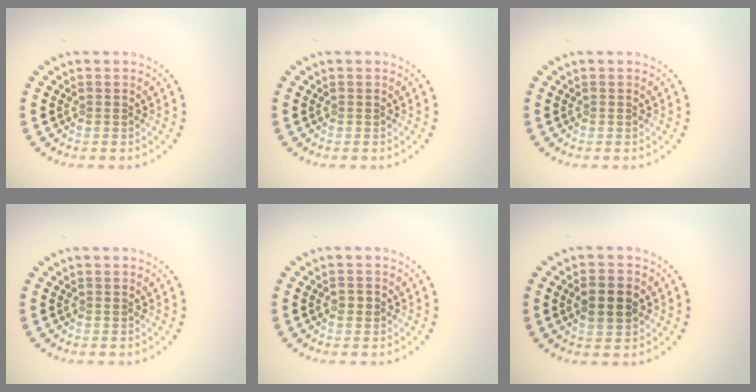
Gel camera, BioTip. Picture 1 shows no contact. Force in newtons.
{"total": 0.0}
{"total": 0.0}
{"total": 0.0}
{"total": 1.1, "press": 1.1, "slide": 0.1}
{"total": 3.5, "press": 3.5, "slide": 0.2}